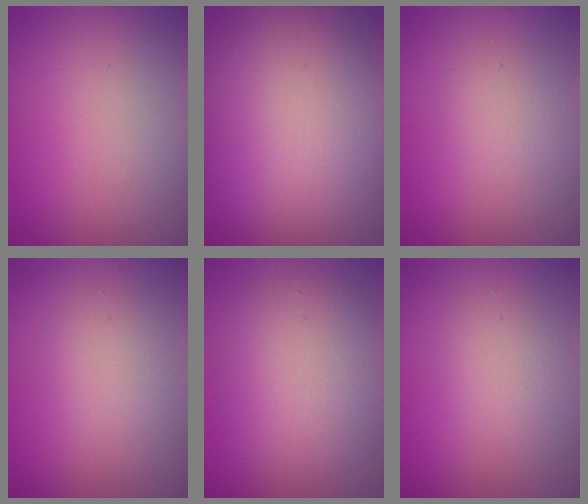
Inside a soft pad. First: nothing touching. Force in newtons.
{"total": 18.0, "press": 17.9, "slide": 1.2}
{"total": 2.0, "press": 2.0, "slide": 0.1}
{"total": 2.5, "press": 2.5, "slide": 0.2}
{"total": 5.8, "press": 5.8, "slide": 0.2}
{"total": 2.5, "press": 2.5, "slide": 0.1}